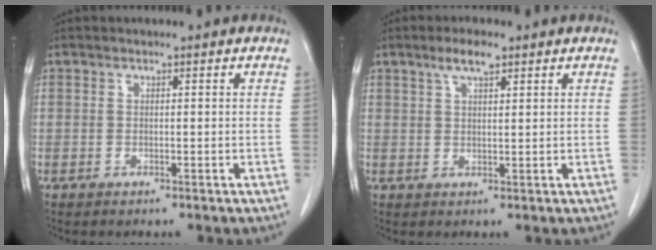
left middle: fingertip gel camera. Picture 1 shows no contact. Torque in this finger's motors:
{"motor_torque": [0.61, -0.47, 0.05, 0.01]}